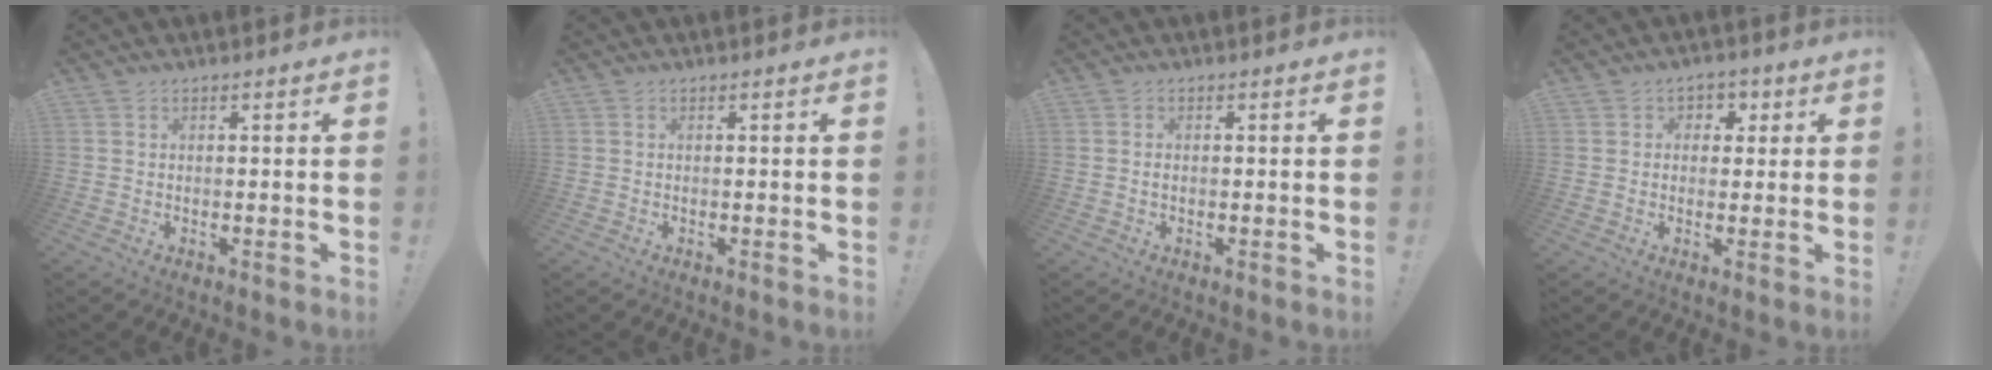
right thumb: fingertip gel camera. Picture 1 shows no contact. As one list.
[{"total": 0.0}, {"total": 0.5, "force": [-0.2, 0.3, 0.4], "torque": [-0.013, 0.003, -0.003]}, {"total": 4.1, "force": [0.5, 3.9, 1.1], "torque": [-0.005, 0.000, 0.007]}]